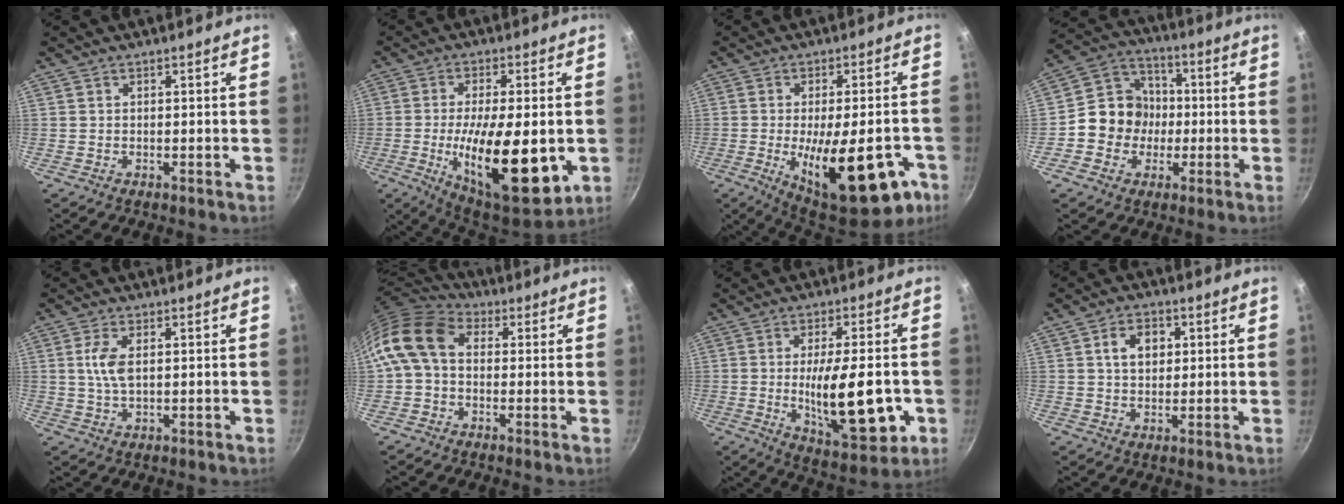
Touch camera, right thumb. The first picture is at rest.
{"total": 20.8, "force": [-3.8, 7.8, 19.0], "torque": [-0.294, -0.003, -0.052]}
{"total": 21.9, "force": [-7.8, 8.7, 18.5], "torque": [-0.226, 0.005, -0.096]}
{"total": 11.1, "force": [-1.7, 10.0, 4.4], "torque": [-0.035, 0.029, -0.049]}
{"total": 5.1, "force": [0.9, 2.3, 4.4], "torque": [-0.093, 0.002, 0.018]}
{"total": 12.4, "force": [1.2, 9.0, 8.4], "torque": [-0.153, 0.029, 0.001]}
{"total": 18.0, "force": [-2.9, 6.6, 16.5], "torque": [-0.235, -0.011, -0.036]}
{"total": 6.2, "force": [1.5, 4.5, 4.0], "torque": [-0.046, 0.004, 0.024]}